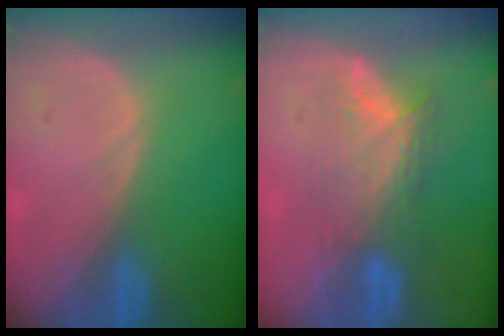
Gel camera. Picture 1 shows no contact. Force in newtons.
{"total": 7.0, "press": 6.8, "slide": 1.9}